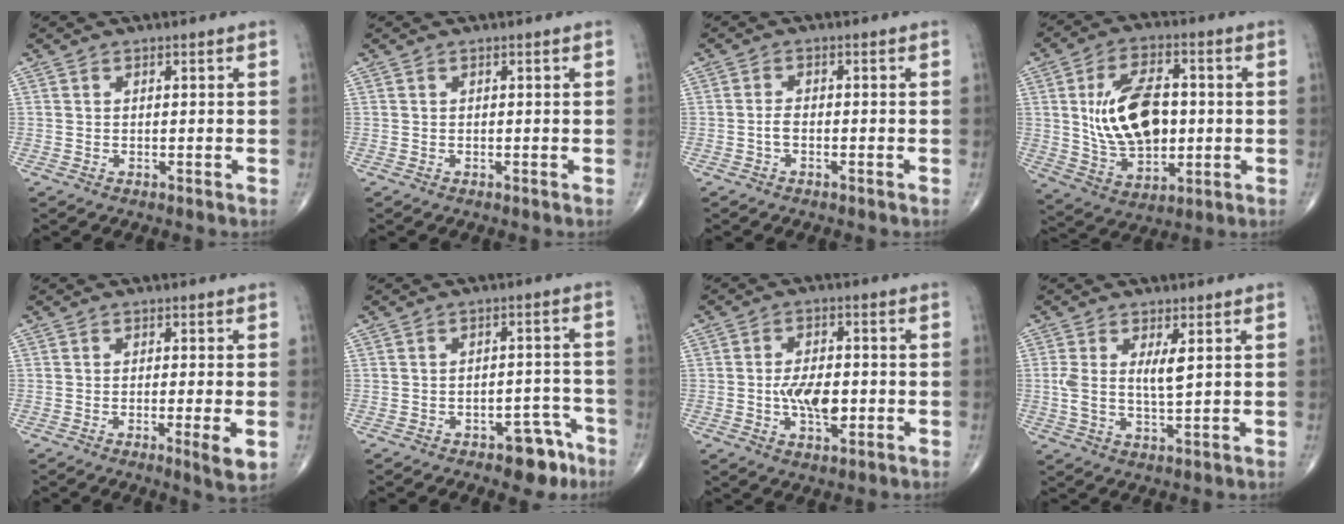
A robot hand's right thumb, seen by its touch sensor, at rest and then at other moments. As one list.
[{"total": 0.0}, {"total": 1.7, "force": [-0.7, 0.7, 1.3], "torque": [-0.028, 0.007, -0.017]}, {"total": 16.6, "force": [1.0, 9.6, 13.4], "torque": [-0.212, 0.001, 0.024]}, {"total": 4.7, "force": [-1.2, 0.6, 4.5], "torque": [-0.073, -0.013, -0.020]}, {"total": 7.2, "force": [-4.6, 3.6, 4.3], "torque": [-0.028, 0.040, -0.056]}, {"total": 8.2, "force": [-1.3, 4.3, 6.9], "torque": [-0.110, 0.007, -0.022]}, {"total": 5.5, "force": [1.4, 1.5, 5.1], "torque": [-0.100, -0.015, 0.028]}]